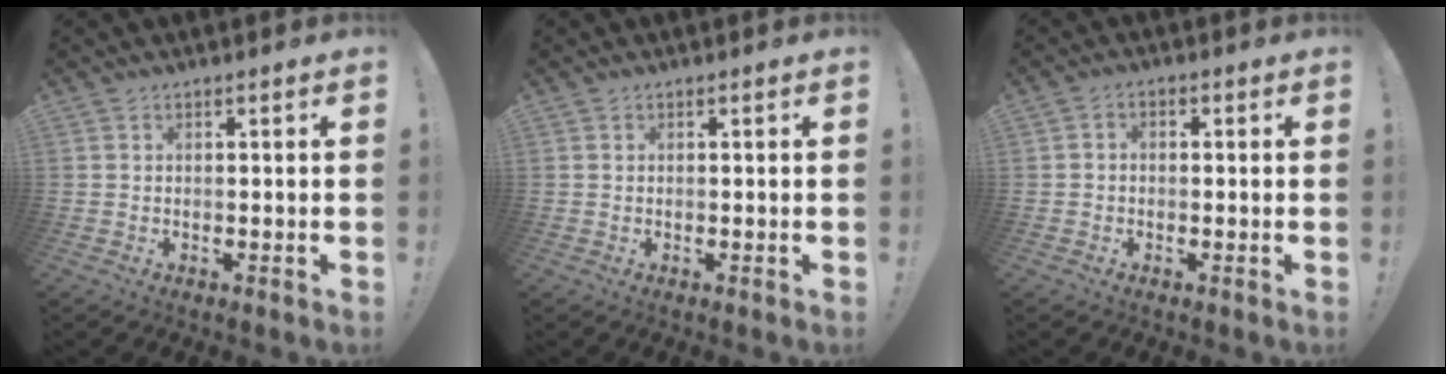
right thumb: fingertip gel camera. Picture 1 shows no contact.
{"total": 0.0}
{"total": 2.0, "force": [-1.2, 1.2, 1.1], "torque": [-0.021, 0.010, -0.019]}